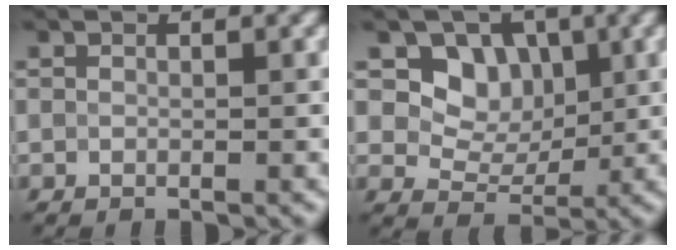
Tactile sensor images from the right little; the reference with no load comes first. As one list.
[{"total": 4.7, "force": [1.6, 3.7, 2.3], "torque": [-0.038, -0.005, 0.021]}]